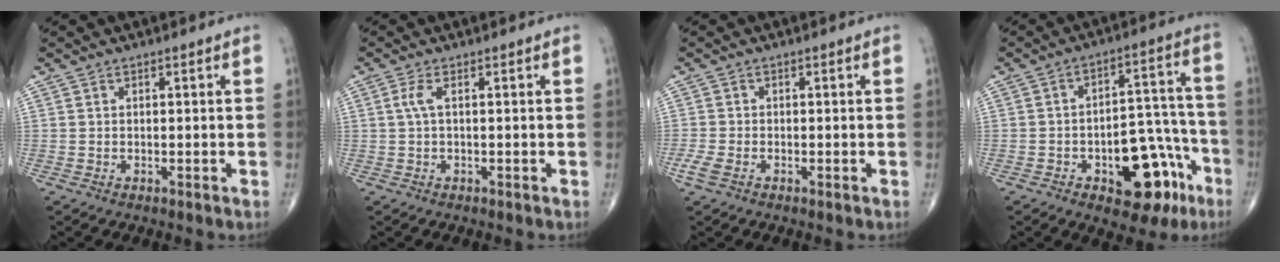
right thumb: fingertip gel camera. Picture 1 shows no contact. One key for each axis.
{"total": 2.0, "fx": 0.3, "fy": 0.5, "fz": 2.0, "tx": -0.057, "ty": 0.005, "tz": 0.007}
{"total": 2.5, "fx": -1.3, "fy": 1.2, "fz": 1.7, "tx": -0.049, "ty": -0.001, "tz": -0.029}
{"total": 15.9, "fx": -7.1, "fy": 8.1, "fz": 11.6, "tx": -0.108, "ty": 0.060, "tz": -0.088}